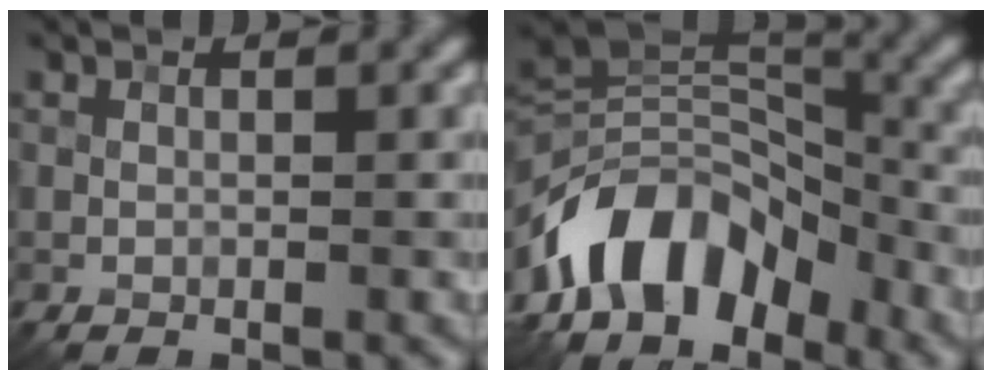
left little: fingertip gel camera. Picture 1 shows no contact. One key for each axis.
{"total": 9.4, "fx": -5.6, "fy": 5.4, "fz": 5.2, "tx": -0.068, "ty": 0.010, "tz": -0.110}